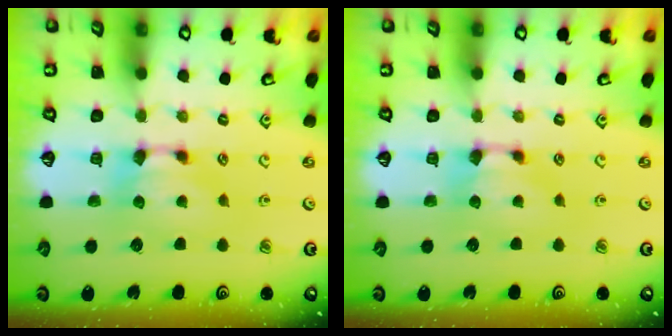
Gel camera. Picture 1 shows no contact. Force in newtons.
{"total": 0.0}